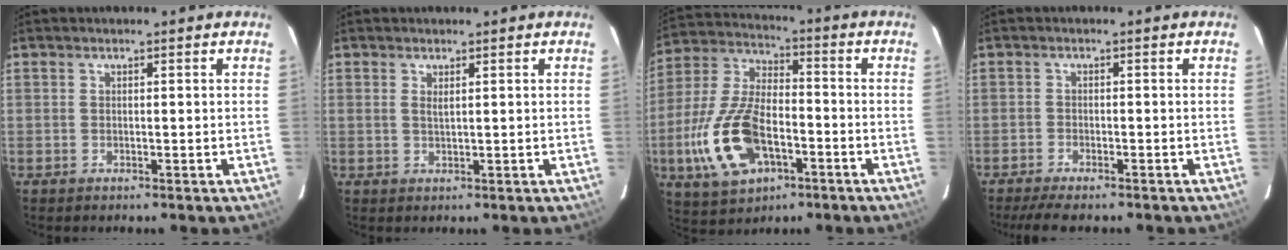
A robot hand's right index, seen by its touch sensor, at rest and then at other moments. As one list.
[{"total": 1.1, "force": [0.5, 0.2, 0.9], "torque": [-0.017, 0.000, 0.008]}, {"total": 17.5, "force": [-6.2, 9.3, 13.4], "torque": [-0.303, -0.004, -0.107]}, {"total": 6.0, "force": [-5.0, 1.3, 3.0], "torque": [-0.072, -0.016, -0.084]}]